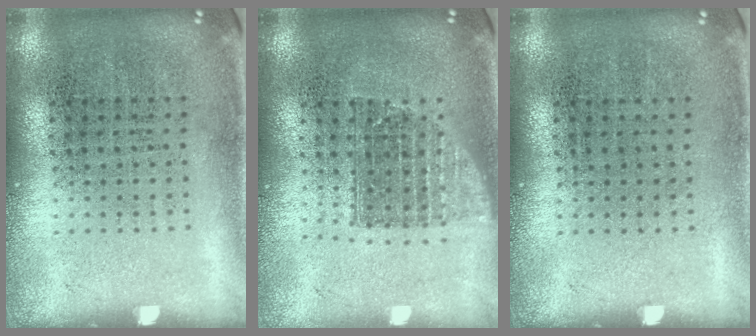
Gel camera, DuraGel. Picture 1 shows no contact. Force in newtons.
{"total": 1.4, "press": 1.1, "slide": 0.8}
{"total": 0.0}